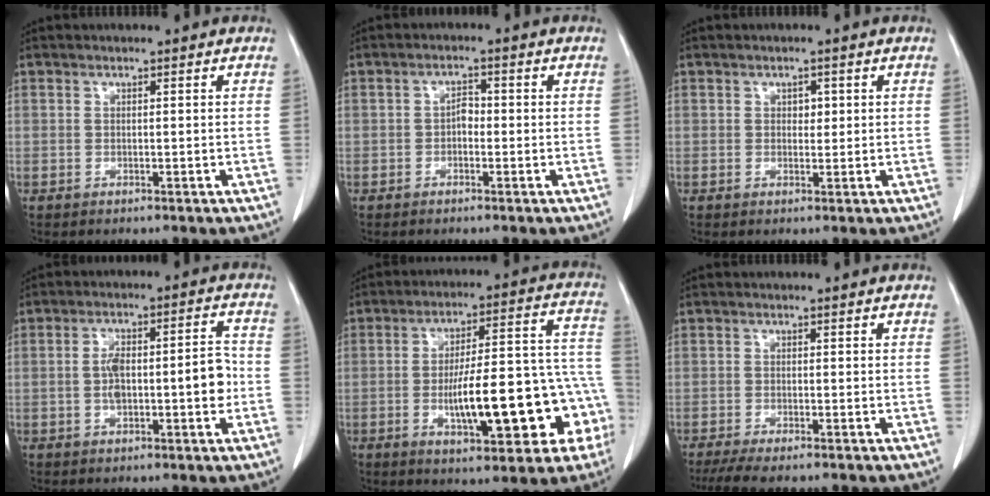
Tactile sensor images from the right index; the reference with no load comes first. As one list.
[{"total": 1.9, "force": [-0.4, 1.1, 1.4], "torque": [-0.018, 0.007, -0.009]}, {"total": 1.4, "force": [0.4, 1.0, 0.9], "torque": [-0.010, -0.001, 0.006]}, {"total": 8.6, "force": [-1.0, 2.6, 8.1], "torque": [-0.138, 0.026, -0.011]}, {"total": 19.9, "force": [-5.4, 5.4, 18.4], "torque": [-0.203, 0.046, -0.060]}, {"total": 5.2, "force": [-4.2, 0.7, 3.1], "torque": [-0.048, -0.012, -0.066]}]